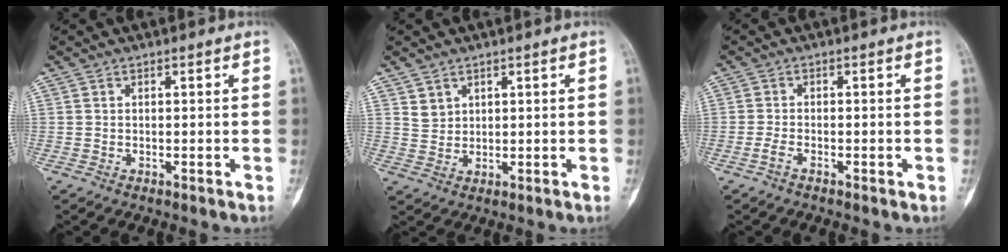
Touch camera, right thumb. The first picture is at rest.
{"total": 2.6, "force": [1.7, 1.9, 0.5], "torque": [0.007, -0.014, 0.033]}
{"total": 1.8, "force": [-1.0, 0.8, 1.3], "torque": [-0.030, 0.000, -0.024]}